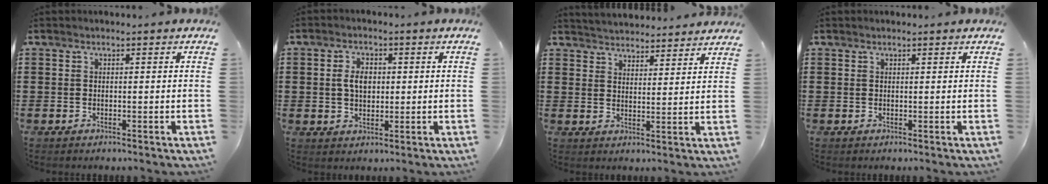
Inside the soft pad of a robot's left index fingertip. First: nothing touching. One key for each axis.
{"total": 3.9, "fx": 0.5, "fy": 2.5, "fz": 2.9, "tx": -0.055, "ty": 0.009, "tz": 0.005}
{"total": 3.9, "fx": 3.8, "fy": -0.2, "fz": -0.3, "tx": -0.007, "ty": -0.021, "tz": 0.070}
{"total": 0.6, "fx": 0.5, "fy": 0.1, "fz": 0.3, "tx": -0.006, "ty": 0.000, "tz": 0.011}